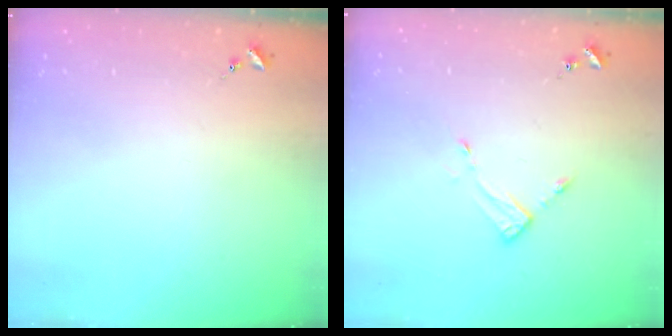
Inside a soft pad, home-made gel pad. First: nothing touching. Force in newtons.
{"total": 3.2, "press": 3.2, "slide": 0.3}